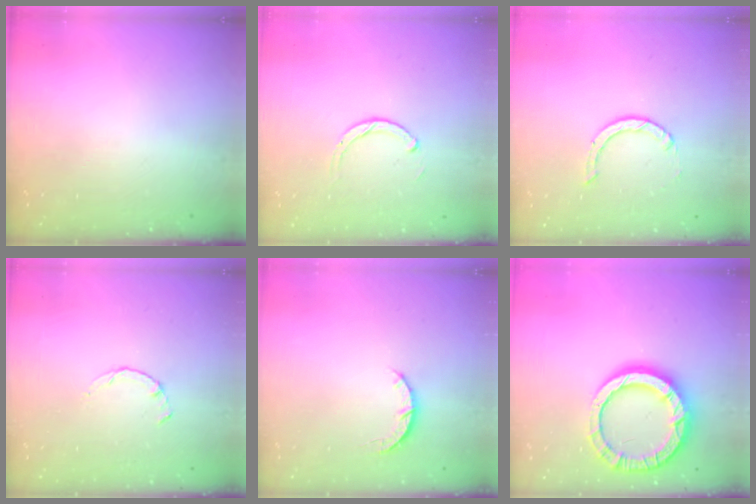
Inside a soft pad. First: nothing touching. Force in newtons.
{"total": 2.3, "press": 2.3, "slide": 0.3}
{"total": 0.8, "press": 0.8, "slide": 0.1}
{"total": 0.8, "press": 0.7, "slide": 0.2}
{"total": 3.7, "press": 3.7, "slide": 0.4}
{"total": 16.4, "press": 16.3, "slide": 1.9}